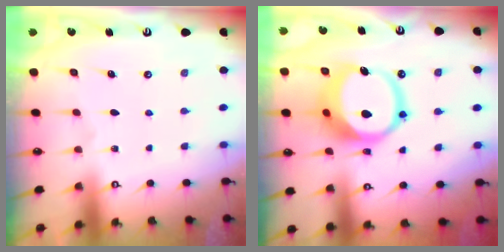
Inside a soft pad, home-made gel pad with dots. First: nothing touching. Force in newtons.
{"total": 15.1, "press": 14.9, "slide": 2.3}